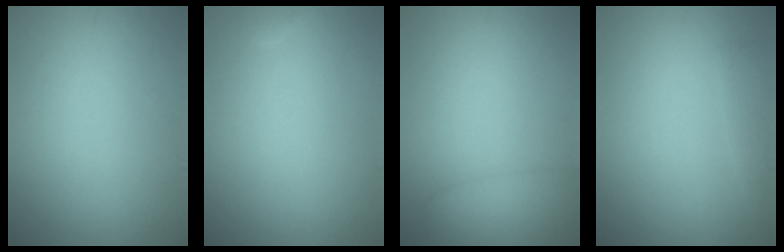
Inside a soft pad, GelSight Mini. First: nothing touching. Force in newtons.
{"total": 0.6, "press": 0.6, "slide": 0.1}
{"total": 2.9, "press": 2.9, "slide": 0.3}
{"total": 1.4, "press": 1.4, "slide": 0.1}